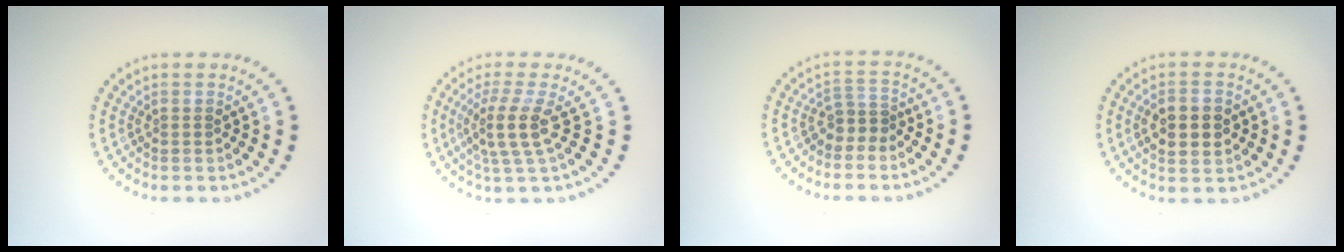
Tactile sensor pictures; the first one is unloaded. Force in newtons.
{"total": 3.3, "press": 2.4, "slide": 2.3}
{"total": 1.9, "press": 1.4, "slide": 1.4}
{"total": 4.3, "press": 4.3, "slide": 0.2}